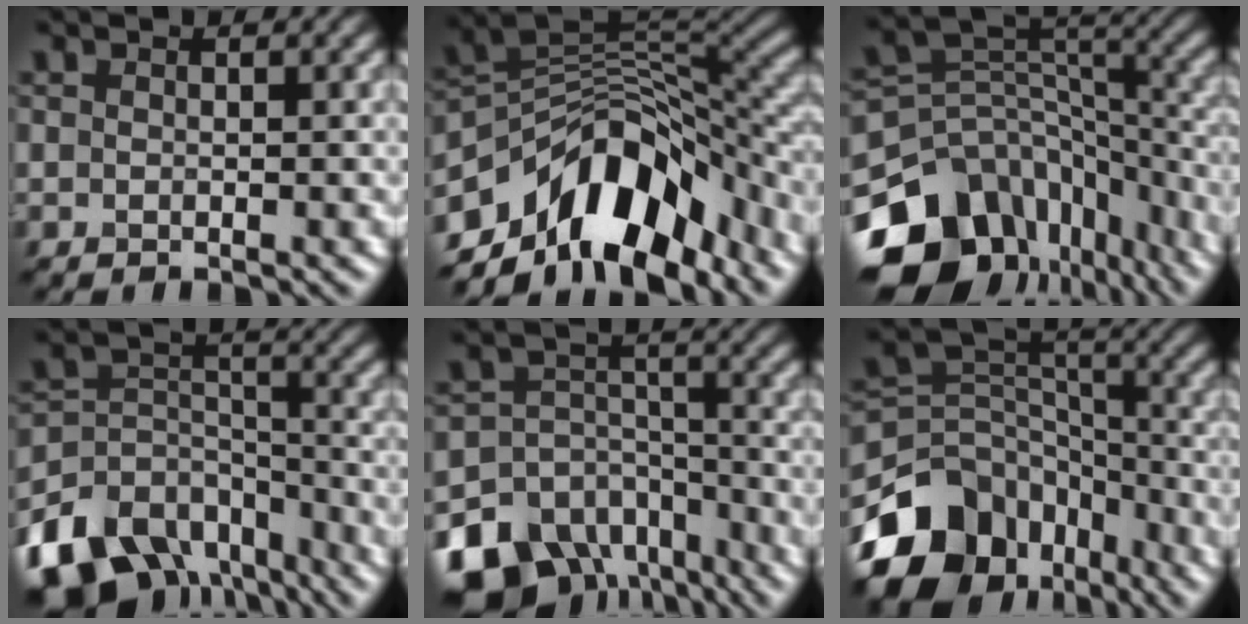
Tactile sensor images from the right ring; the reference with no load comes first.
{"total": 11.2, "force": [-6.4, 5.9, 7.0], "torque": [-0.097, 0.010, -0.120]}
{"total": 15.3, "force": [-9.0, 10.7, 6.2], "torque": [-0.157, 0.005, -0.118]}
{"total": 13.4, "force": [-10.2, 7.7, 4.3], "torque": [-0.091, 0.001, -0.156]}
{"total": 16.0, "force": [-11.1, 10.2, 5.2], "torque": [-0.117, -0.046, -0.160]}
{"total": 11.1, "force": [-6.6, 7.7, 4.5], "torque": [-0.082, 0.008, -0.122]}